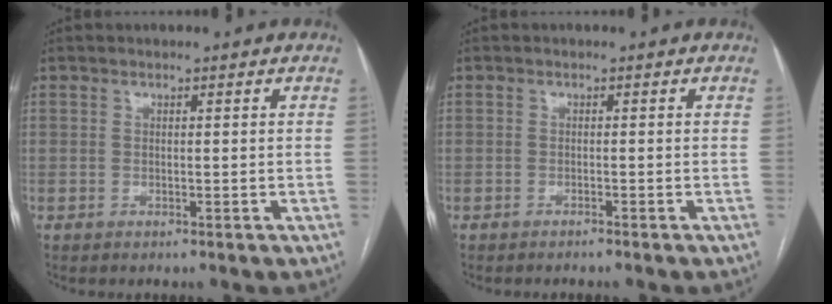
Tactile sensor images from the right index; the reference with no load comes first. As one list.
[{"total": 1.0, "force": [-0.9, -0.2, 0.4], "torque": [-0.009, 0.002, -0.014]}]